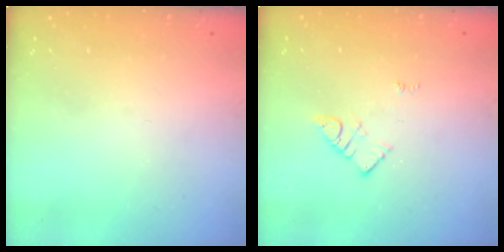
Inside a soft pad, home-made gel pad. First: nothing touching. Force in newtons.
{"total": 3.1, "press": 3.1, "slide": 0.2}